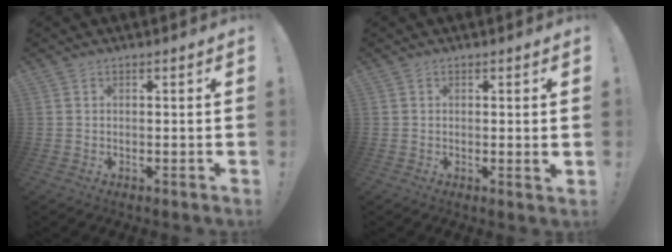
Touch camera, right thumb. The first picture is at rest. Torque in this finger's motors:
{"motor_torque": [-0.23, 0.06, 0.13, -0.07, 0.06]}